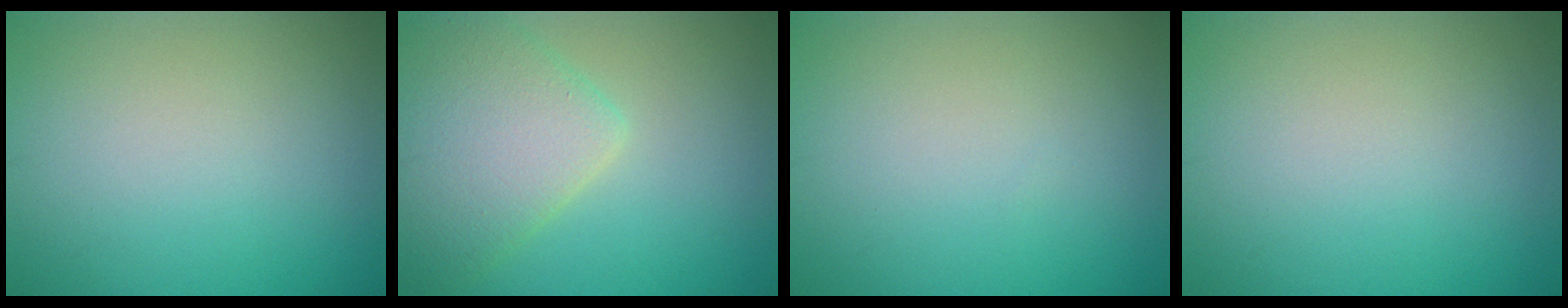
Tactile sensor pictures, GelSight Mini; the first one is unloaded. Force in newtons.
{"total": 5.9, "press": 5.9, "slide": 0.3}
{"total": 0.0}
{"total": 0.0}